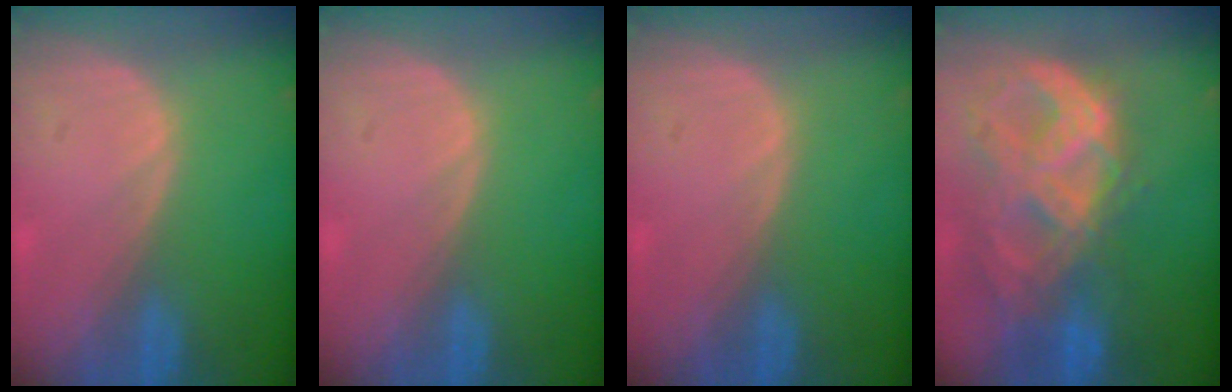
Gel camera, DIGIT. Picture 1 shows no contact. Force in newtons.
{"total": 0.0}
{"total": 0.0}
{"total": 11.2, "press": 9.5, "slide": 5.9}